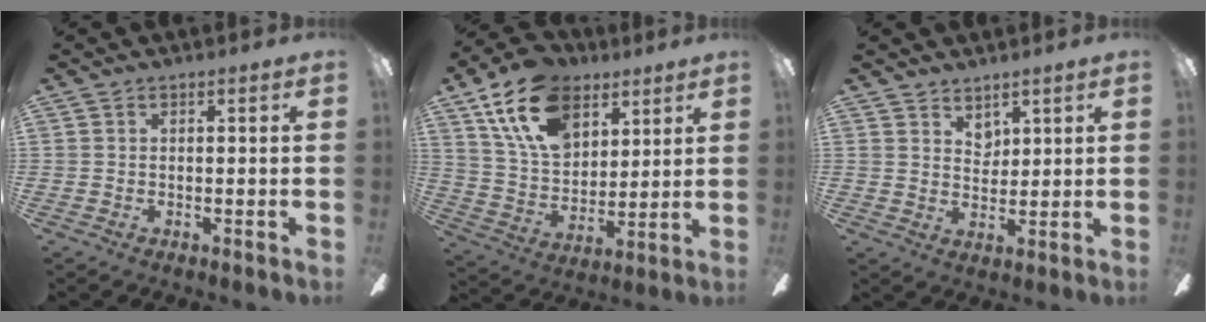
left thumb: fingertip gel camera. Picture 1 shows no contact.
{"total": 18.9, "force": [10.8, 11.7, 10.2], "torque": [-0.185, -0.028, 0.202]}
{"total": 4.3, "force": [3.4, 2.5, 0.7], "torque": [-0.006, -0.017, 0.062]}